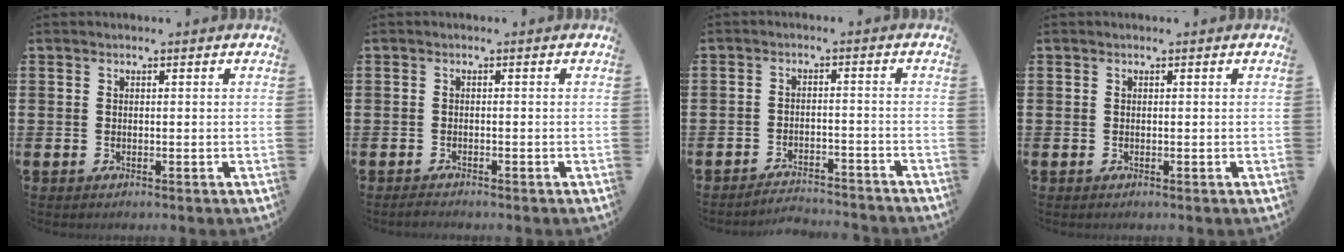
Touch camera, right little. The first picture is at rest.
{"total": 0.7, "force": [-0.6, 0.1, 0.3], "torque": [-0.008, -0.001, -0.013]}
{"total": 2.8, "force": [-2.8, 0.0, -0.1], "torque": [-0.004, 0.004, -0.061]}
{"total": 0.0}